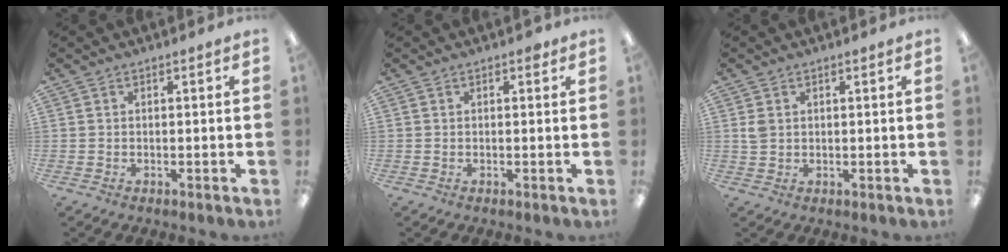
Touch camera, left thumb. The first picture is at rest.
{"total": 1.1, "force": [0.6, 0.6, 0.7], "torque": [-0.007, 0.000, 0.009]}
{"total": 2.4, "force": [0.9, 1.9, 1.3], "torque": [-0.020, 0.002, 0.013]}